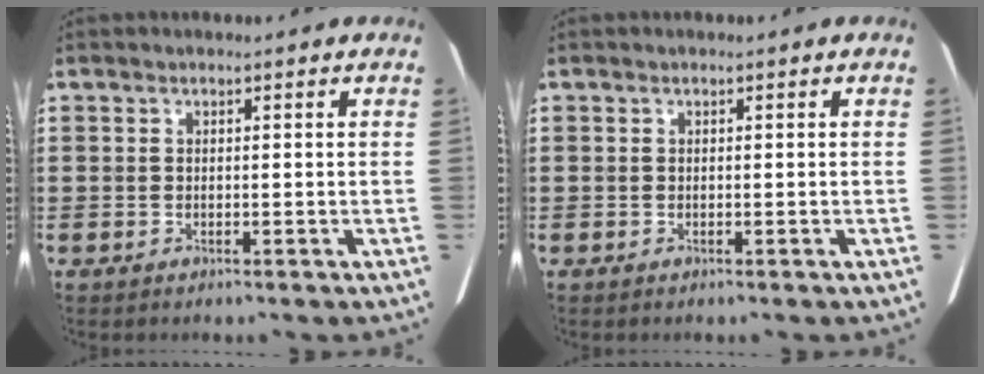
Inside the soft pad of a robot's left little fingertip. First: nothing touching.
{"total": 0.0}